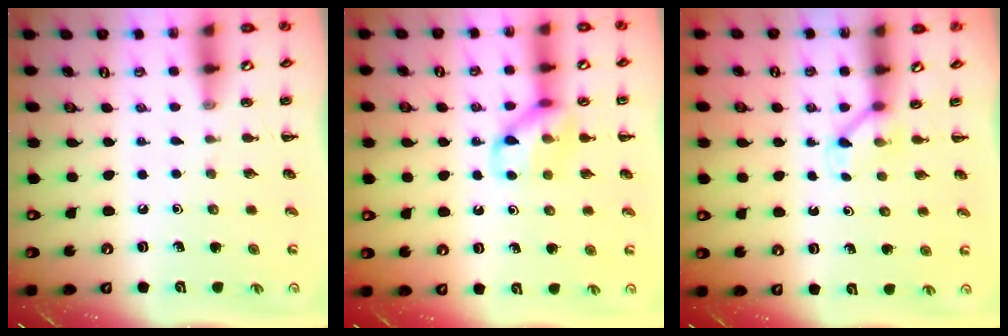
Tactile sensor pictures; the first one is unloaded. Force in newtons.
{"total": 11.5, "press": 11.4, "slide": 1.6}
{"total": 2.8, "press": 2.7, "slide": 0.9}